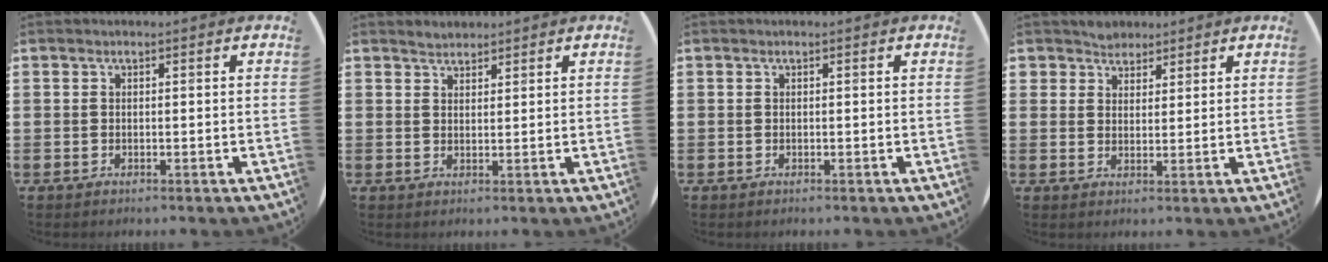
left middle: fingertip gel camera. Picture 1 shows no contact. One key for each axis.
{"total": 1.8, "fx": 1.7, "fy": 0.5, "fz": 0.0, "tx": -0.002, "ty": 0.004, "tz": 0.034}
{"total": 0.0}
{"total": 2.9, "fx": 2.6, "fy": 1.2, "fz": -0.4, "tx": -0.001, "ty": 0.006, "tz": 0.052}